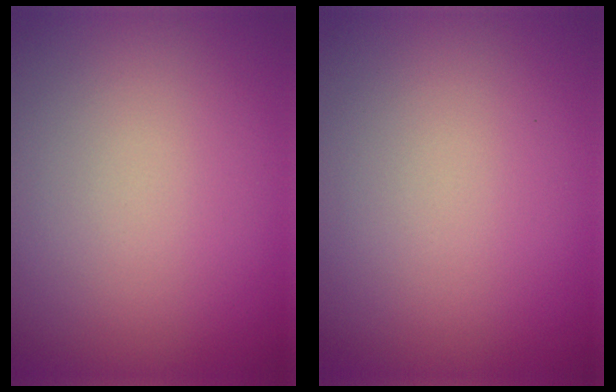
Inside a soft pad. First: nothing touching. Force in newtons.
{"total": 0.0}